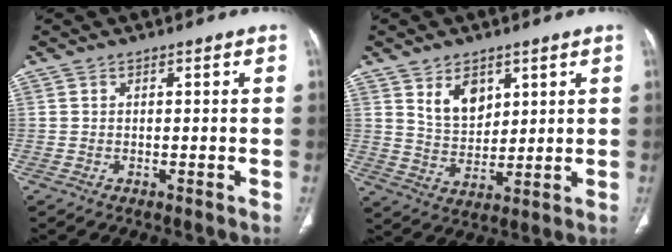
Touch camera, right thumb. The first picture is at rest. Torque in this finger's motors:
{"motor_torque": [-1.01, 0.39, -0.31, 0.49, 0.02]}